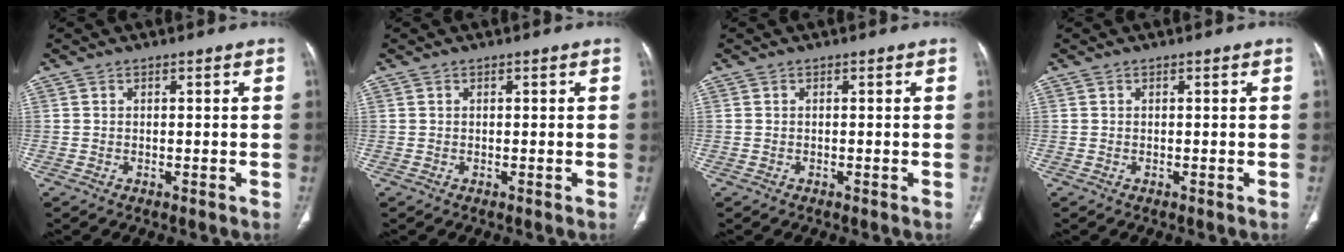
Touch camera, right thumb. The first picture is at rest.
{"total": 0.0}
{"total": 0.0}
{"total": 0.0}